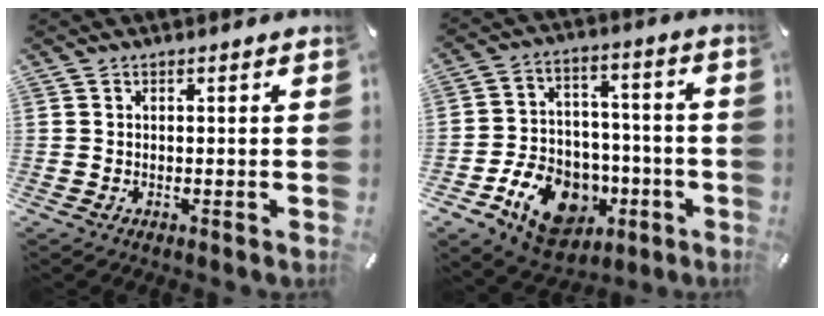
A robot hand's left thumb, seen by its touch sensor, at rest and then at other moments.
{"total": 16.2, "force": [-7.2, 11.8, 8.5], "torque": [-0.118, 0.048, -0.114]}